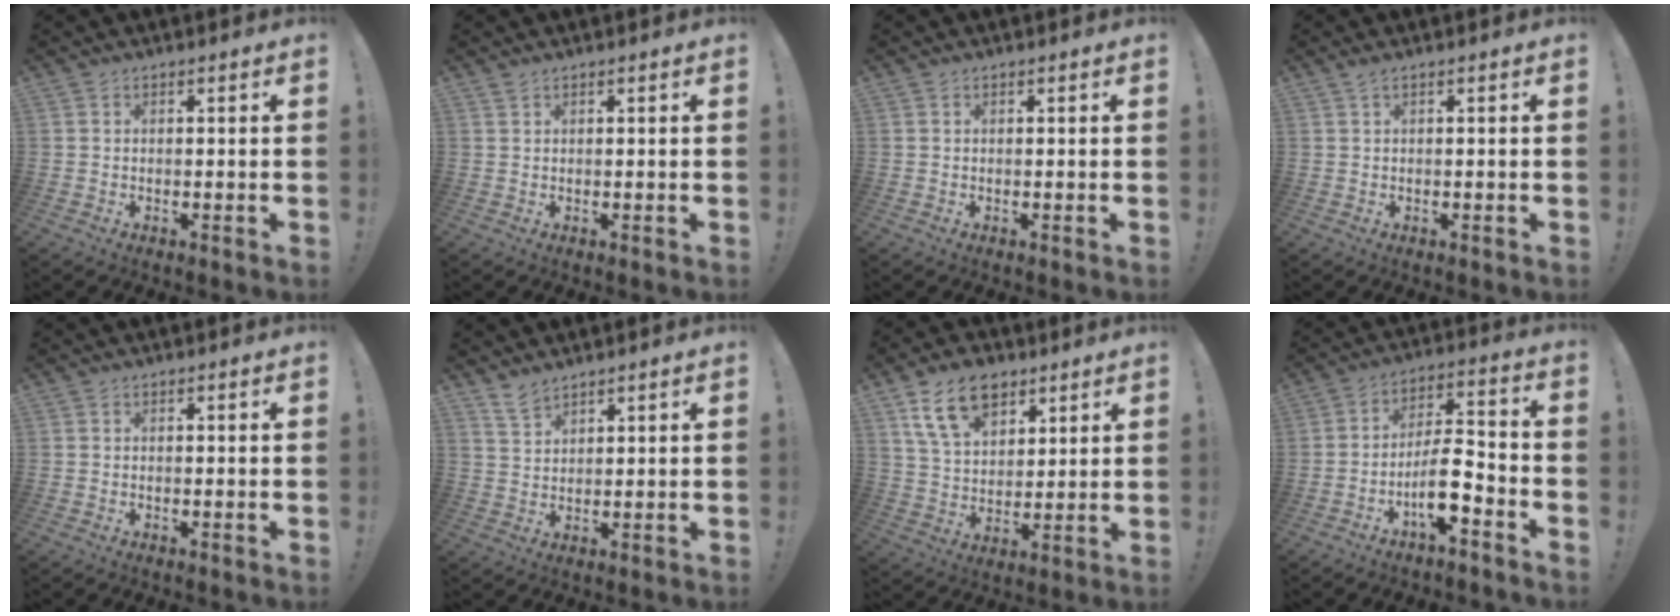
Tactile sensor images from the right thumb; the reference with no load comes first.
{"total": 0.8, "force": [0.7, 0.2, 0.4], "torque": [-0.015, 0.002, 0.014]}
{"total": 0.0}
{"total": 1.0, "force": [0.8, 0.1, 0.7], "torque": [-0.015, 0.002, 0.013]}
{"total": 0.0}
{"total": 4.3, "force": [3.8, 1.3, 1.6], "torque": [-0.032, -0.022, 0.070]}
{"total": 14.0, "force": [8.0, 8.9, 7.3], "torque": [-0.122, -0.027, 0.150]}
{"total": 11.0, "force": [-4.8, 3.9, 9.1], "torque": [-0.163, 0.024, -0.084]}